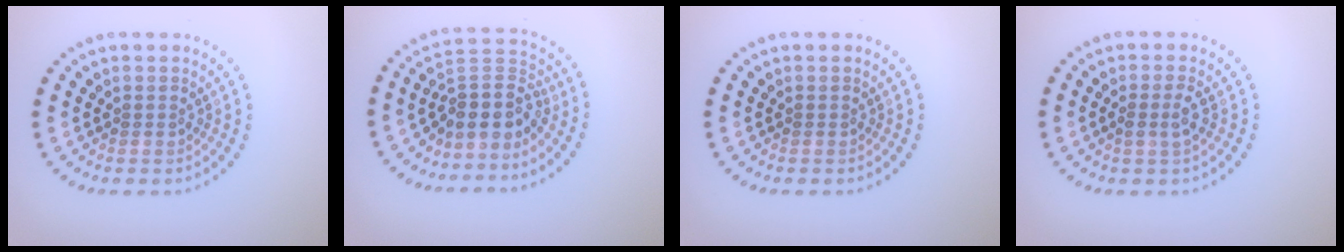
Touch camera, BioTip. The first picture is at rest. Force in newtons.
{"total": 4.2, "press": 3.3, "slide": 2.6}
{"total": 0.0}
{"total": 1.5, "press": 1.4, "slide": 0.7}